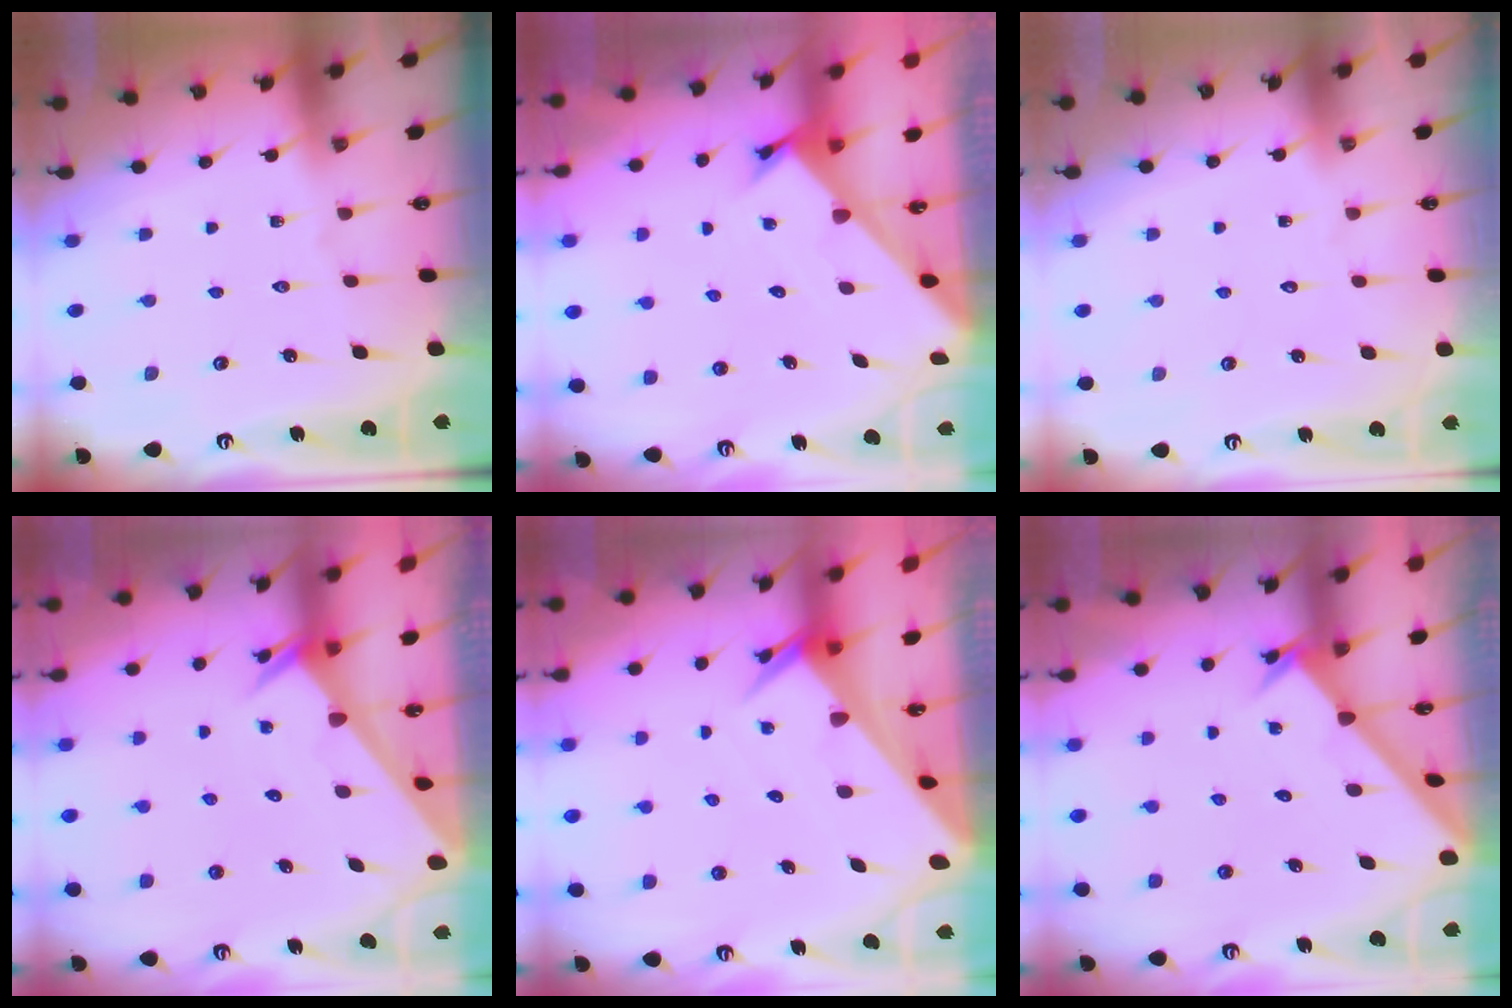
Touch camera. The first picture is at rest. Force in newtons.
{"total": 2.3, "press": 2.3, "slide": 0.2}
{"total": 1.7, "press": 1.7, "slide": 0.1}
{"total": 2.0, "press": 2.0, "slide": 0.1}
{"total": 4.2, "press": 4.1, "slide": 0.3}
{"total": 2.2, "press": 2.2, "slide": 0.2}